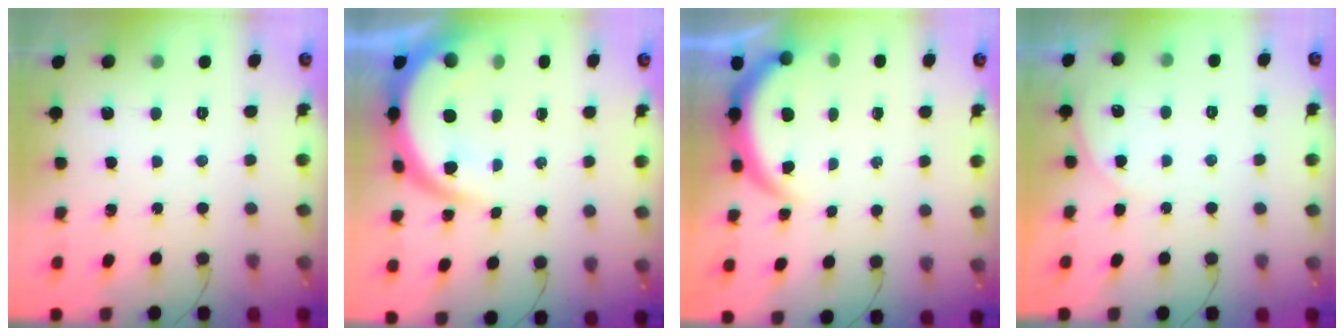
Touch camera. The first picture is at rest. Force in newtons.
{"total": 10.8, "press": 10.7, "slide": 0.9}
{"total": 4.0, "press": 4.0, "slide": 0.2}
{"total": 3.6, "press": 3.6, "slide": 0.5}